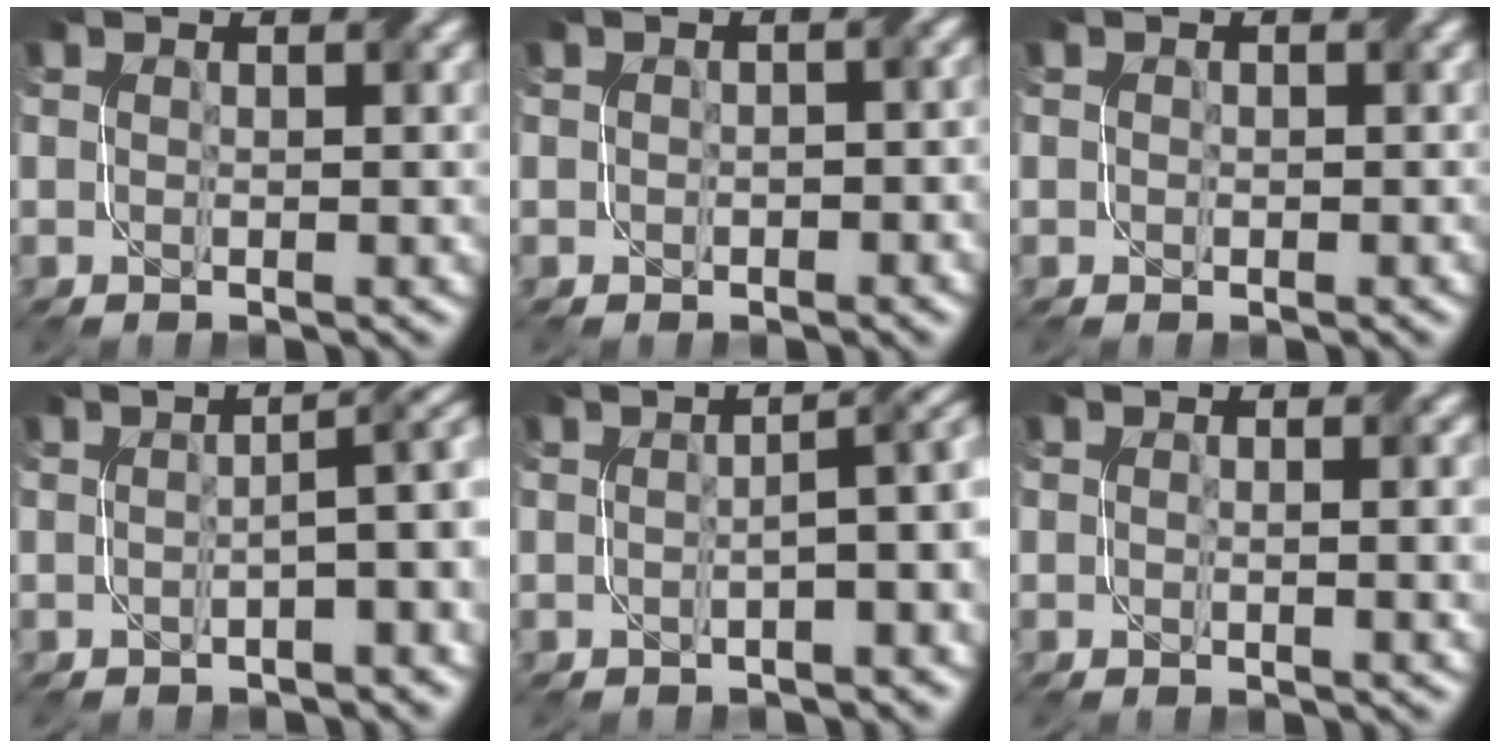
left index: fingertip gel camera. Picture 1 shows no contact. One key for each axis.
{"total": 1.4, "fx": -0.2, "fy": 1.0, "fz": 0.9, "tx": -0.010, "ty": -0.002, "tz": -0.002}
{"total": 0.8, "fx": 0.3, "fy": 0.7, "fz": 0.0, "tx": 0.004, "ty": -0.002, "tz": -0.001}
{"total": 4.8, "fx": -0.7, "fy": 1.4, "fz": 4.5, "tx": -0.049, "ty": 0.016, "tz": -0.012}
{"total": 4.9, "fx": -0.6, "fy": 1.6, "fz": 4.6, "tx": -0.044, "ty": 0.015, "tz": -0.007}
{"total": 2.0, "fx": 0.2, "fy": 0.5, "fz": 1.9, "tx": -0.024, "ty": 0.000, "tz": 0.006}